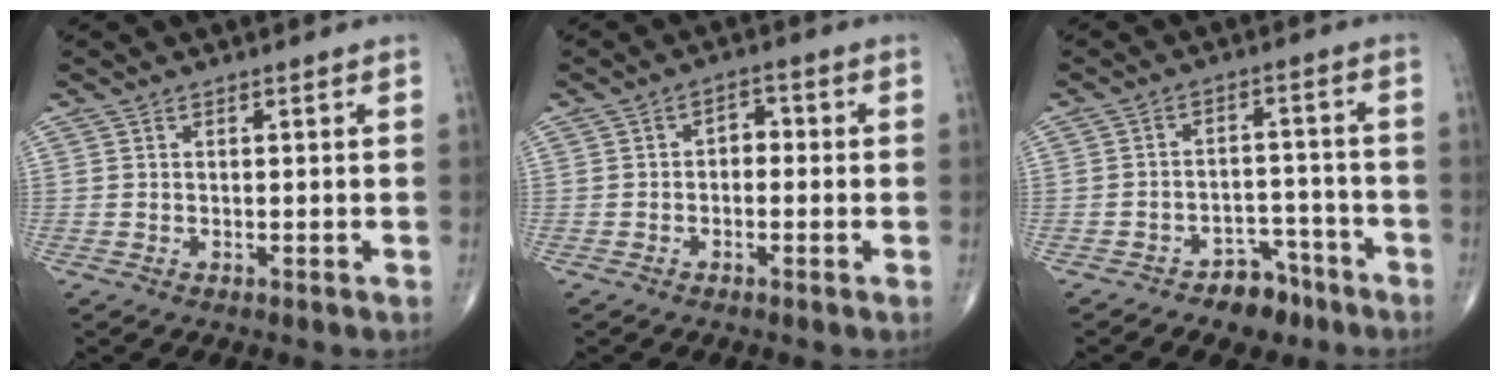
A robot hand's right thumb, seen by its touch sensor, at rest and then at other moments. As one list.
[{"total": 2.9, "force": [-0.3, 2.1, 2.1], "torque": [-0.013, 0.014, -0.015]}, {"total": 6.7, "force": [-4.7, 4.1, 2.4], "torque": [-0.005, 0.044, -0.070]}]